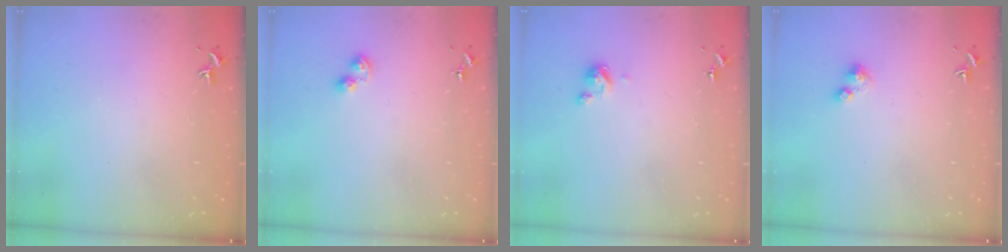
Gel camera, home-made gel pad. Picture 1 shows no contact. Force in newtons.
{"total": 3.7, "press": 3.7, "slide": 0.5}
{"total": 4.6, "press": 4.5, "slide": 0.4}
{"total": 2.6, "press": 2.6, "slide": 0.3}